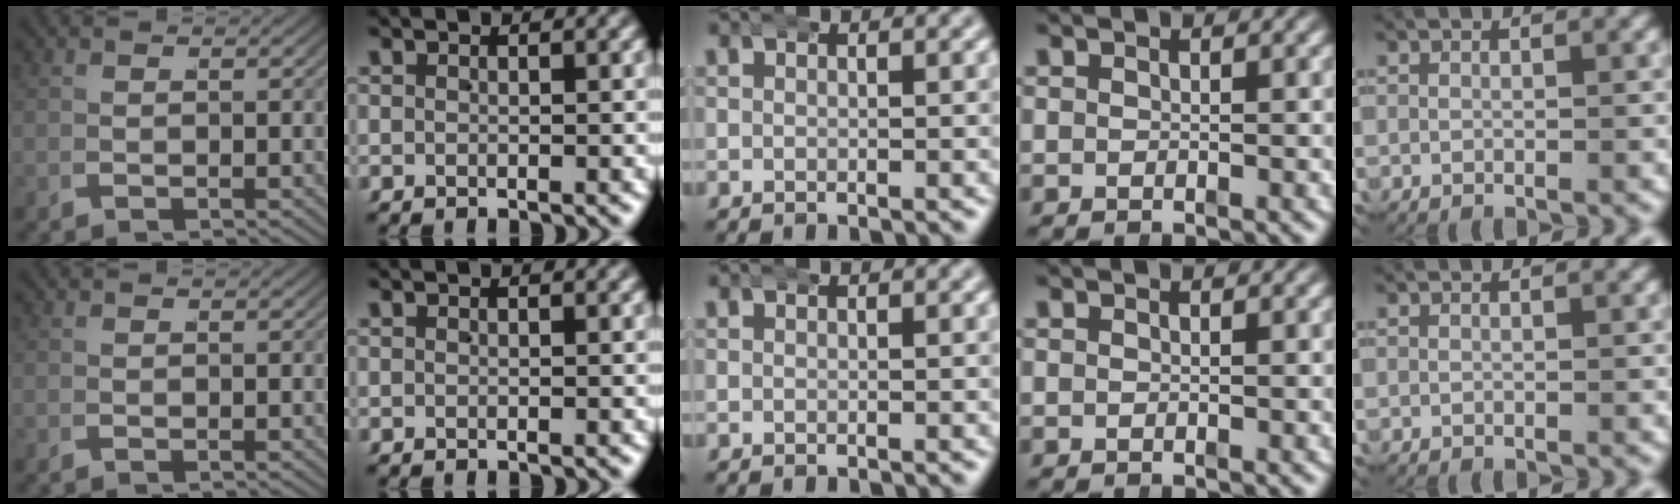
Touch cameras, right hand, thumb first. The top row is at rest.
{}